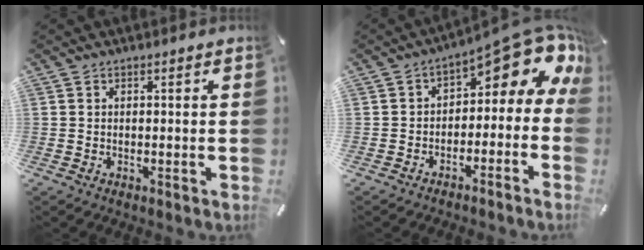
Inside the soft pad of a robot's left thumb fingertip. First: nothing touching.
{"total": 9.9, "force": [5.7, 4.1, 7.0], "torque": [-0.088, -0.058, 0.089]}